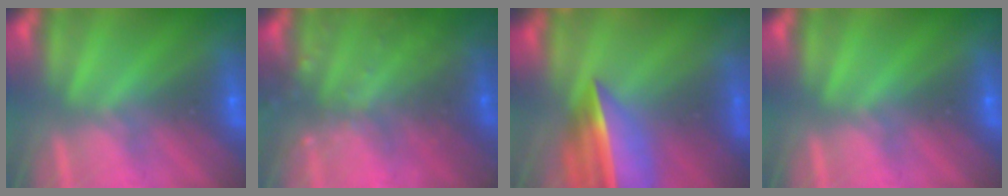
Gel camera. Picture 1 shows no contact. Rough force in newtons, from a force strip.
{"total": 8.3}
{"total": 5.6}
{"total": 0.0}